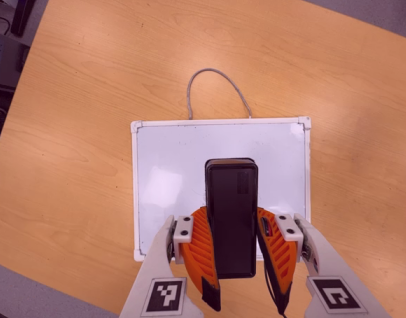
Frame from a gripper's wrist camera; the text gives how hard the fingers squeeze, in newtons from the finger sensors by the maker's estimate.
{"total": 6.4, "left": 5.6, "right": 7.2}